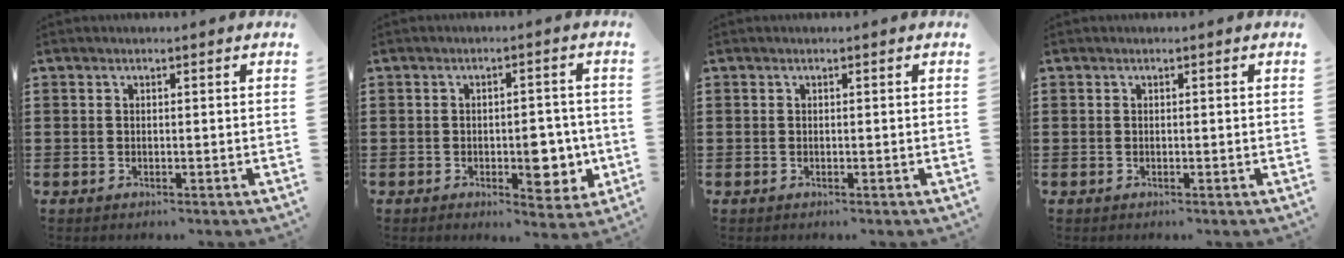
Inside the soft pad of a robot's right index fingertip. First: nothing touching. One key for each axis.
{"total": 6.2, "fx": -1.8, "fy": 3.1, "fz": 5.0, "tx": -0.059, "ty": 0.000, "tz": -0.032}
{"total": 0.0}
{"total": 0.0}